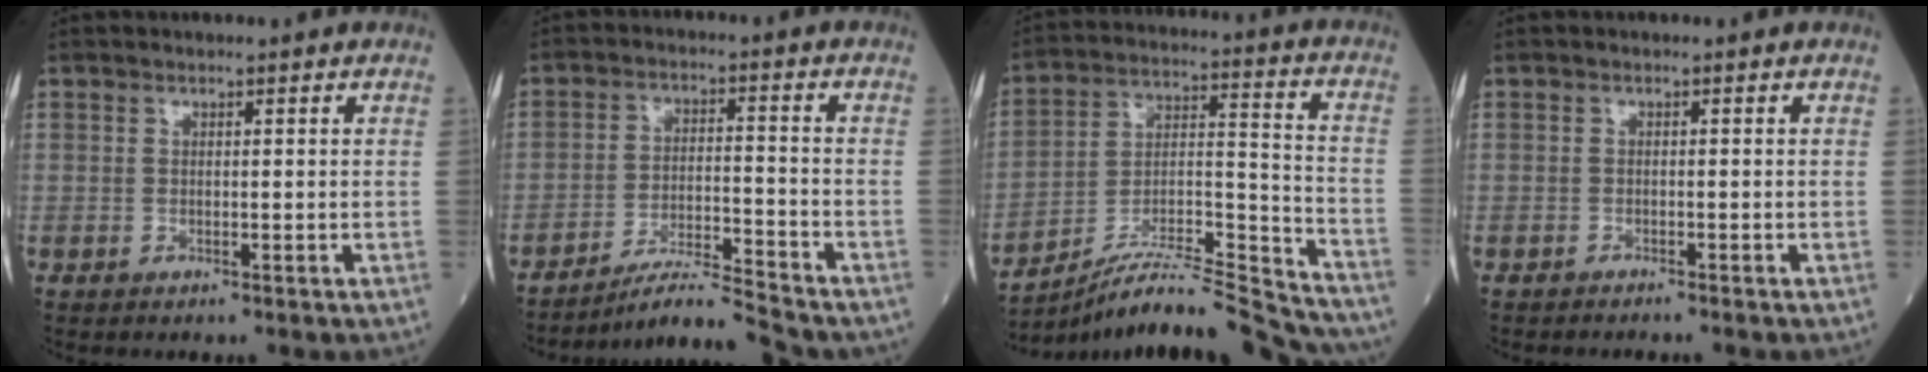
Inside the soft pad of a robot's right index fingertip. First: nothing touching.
{"total": 8.5, "force": [-8.2, -0.5, 2.2], "torque": [-0.039, -0.002, -0.144]}
{"total": 21.3, "force": [-20.3, 0.3, 6.6], "torque": [-0.116, 0.016, -0.326]}
{"total": 1.9, "force": [-1.8, 0.0, 0.7], "torque": [-0.012, -0.002, -0.024]}